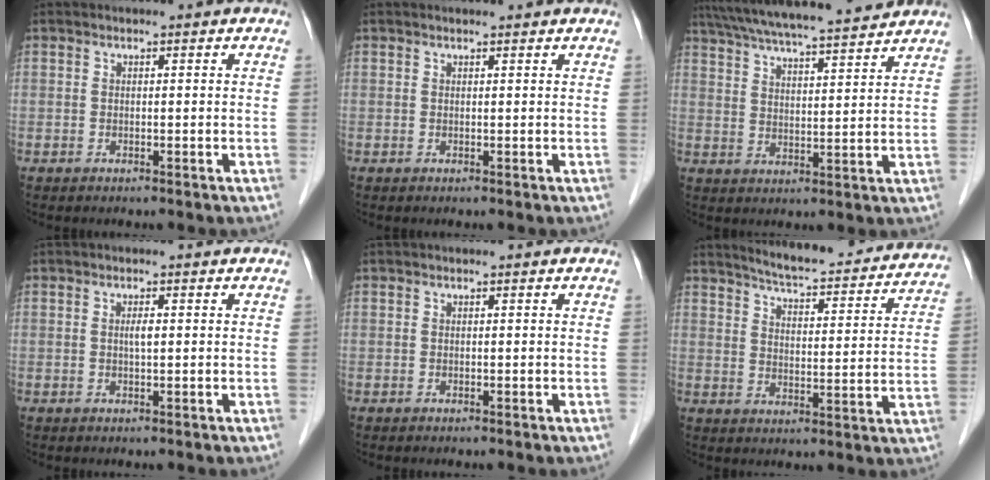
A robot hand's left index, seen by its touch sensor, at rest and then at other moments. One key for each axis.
{"total": 1.5, "fx": 1.5, "fy": 0.1, "fz": 0.4, "tx": -0.010, "ty": 0.007, "tz": 0.017}
{"total": 18.2, "fx": 16.3, "fy": 0.9, "fz": 8.0, "tx": -0.141, "ty": 0.026, "tz": 0.246}
{"total": 1.1, "fx": -0.1, "fy": 0.1, "fz": 1.1, "tx": -0.022, "ty": -0.003, "tz": -0.002}
{"total": 0.0}
{"total": 20.4, "fx": 19.0, "fy": 2.9, "fz": 6.8, "tx": -0.087, "ty": -0.036, "tz": 0.235}